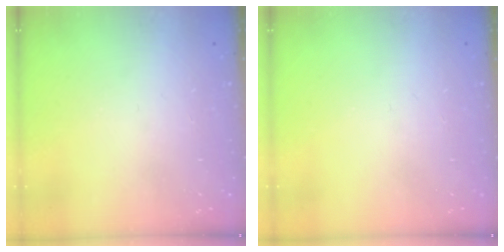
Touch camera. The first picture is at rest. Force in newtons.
{"total": 0.0}